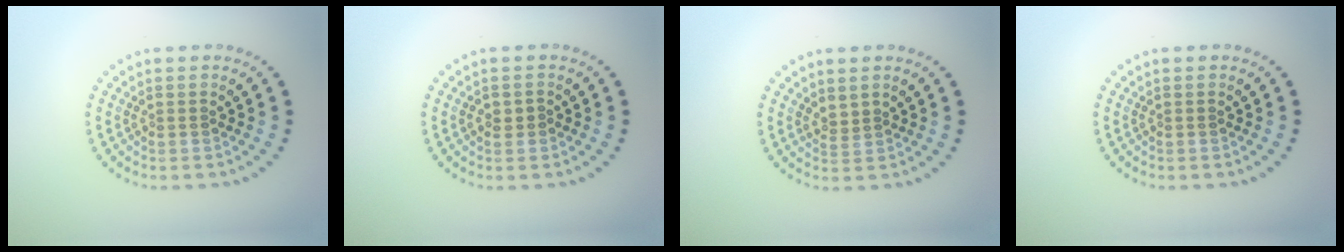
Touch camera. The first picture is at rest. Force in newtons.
{"total": 1.1, "press": 1.0, "slide": 0.5}
{"total": 0.8, "press": 0.5, "slide": 0.6}
{"total": 0.0}